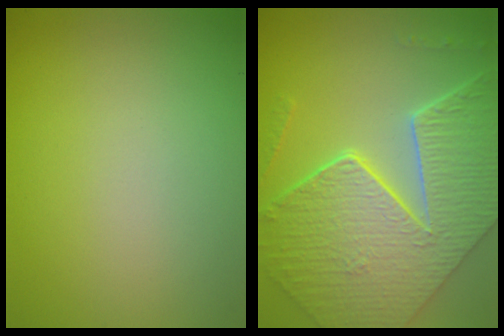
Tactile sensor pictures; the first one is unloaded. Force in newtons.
{"total": 9.6, "press": 7.1, "slide": 6.5}